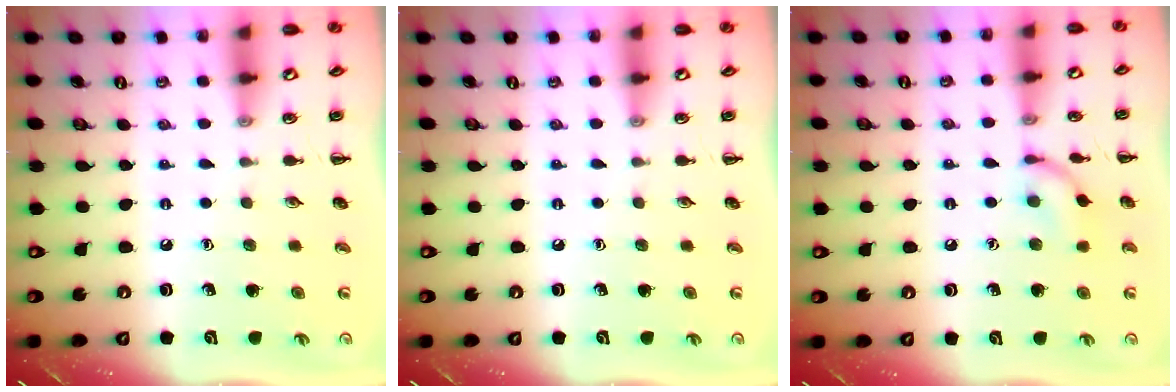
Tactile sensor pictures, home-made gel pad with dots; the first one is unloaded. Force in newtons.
{"total": 0.0}
{"total": 8.8, "press": 8.8, "slide": 0.3}